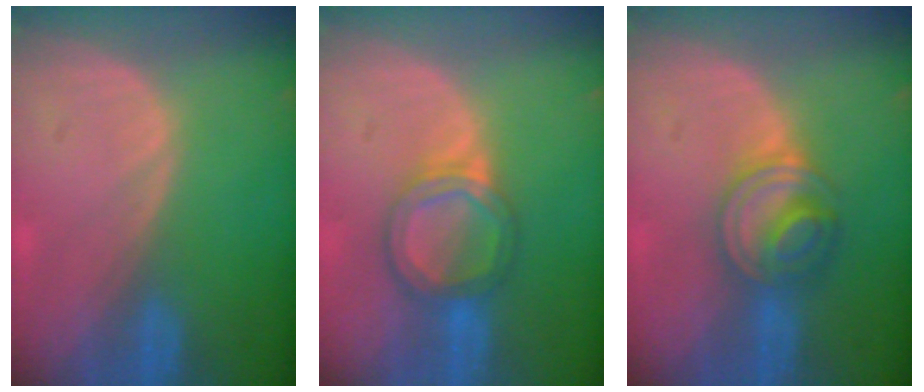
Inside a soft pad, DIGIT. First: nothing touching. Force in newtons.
{"total": 6.0, "press": 5.4, "slide": 2.5}
{"total": 6.0, "press": 6.0, "slide": 0.5}